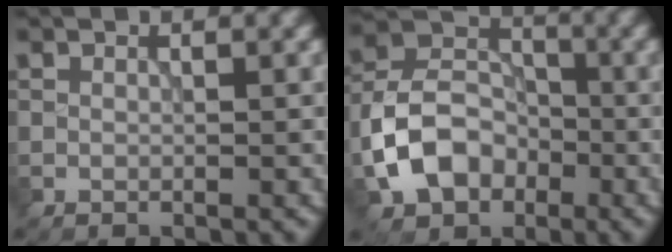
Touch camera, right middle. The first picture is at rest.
{"total": 7.4, "force": [-2.7, 5.5, 4.1], "torque": [-0.078, 0.007, -0.064]}